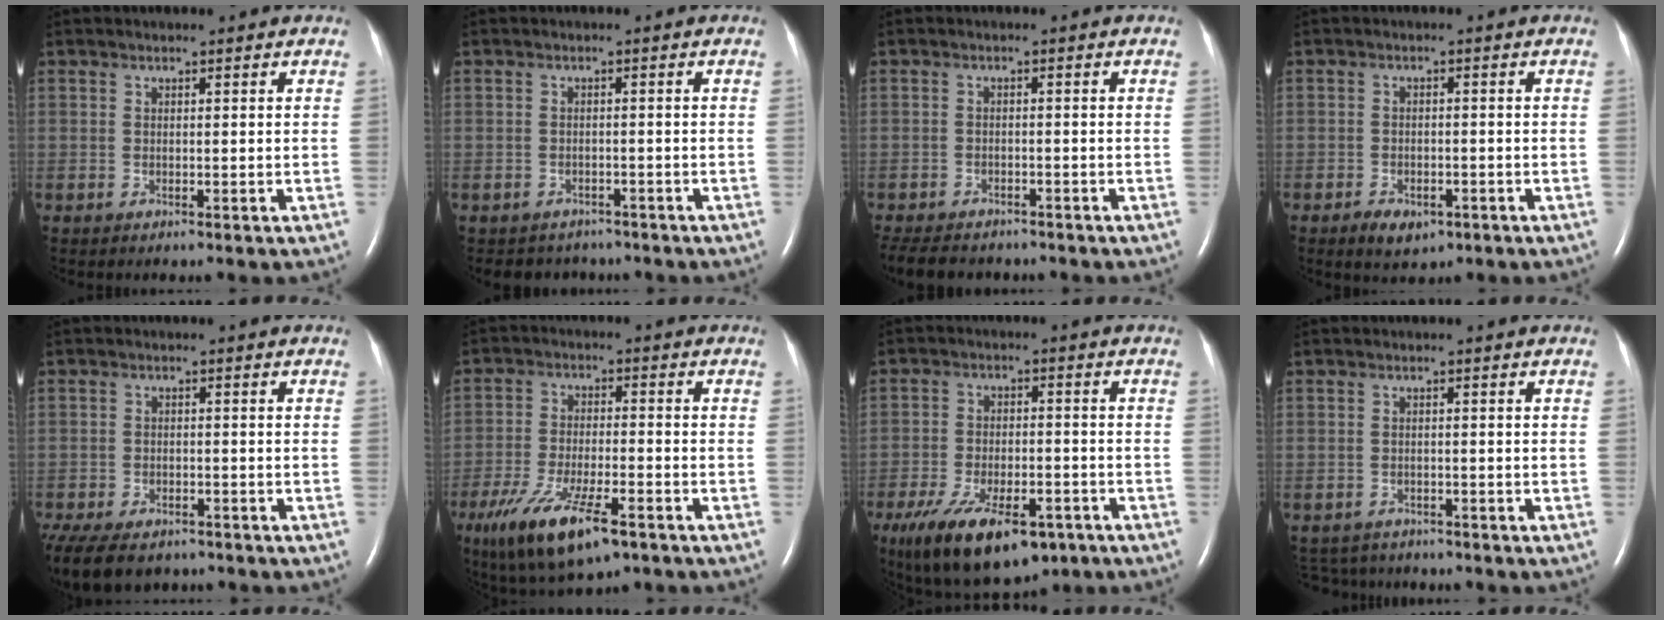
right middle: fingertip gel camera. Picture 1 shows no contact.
{"total": 4.5, "force": [-3.8, 2.3, -0.4], "torque": [0.004, 0.008, -0.051]}
{"total": 9.0, "force": [-7.6, 3.5, 3.3], "torque": [-0.066, -0.008, -0.107]}
{"total": 4.1, "force": [-2.4, 2.5, 2.2], "torque": [-0.034, 0.001, -0.027]}
{"total": 15.3, "force": [-10.8, 8.0, 7.2], "torque": [-0.201, -0.031, -0.153]}
{"total": 13.3, "force": [-8.0, 3.6, 10.0], "torque": [-0.196, -0.025, -0.134]}
{"total": 16.3, "force": [-10.1, 7.2, 10.6], "torque": [-0.202, -0.016, -0.157]}
{"total": 4.8, "force": [-4.5, 1.6, 0.1], "torque": [-0.002, -0.001, -0.068]}